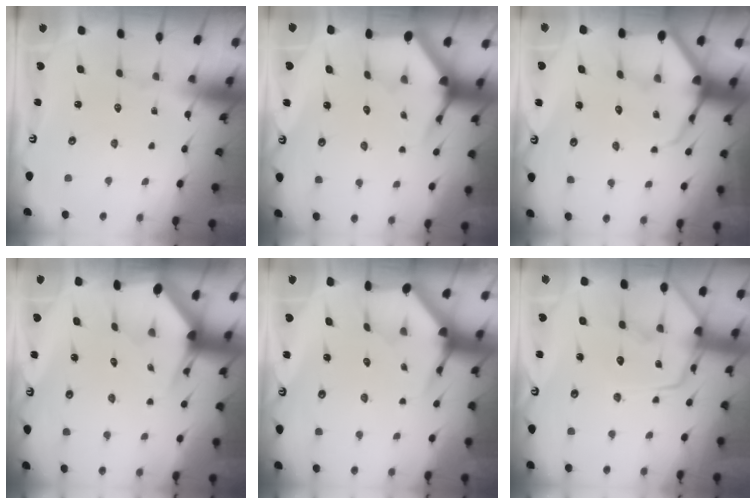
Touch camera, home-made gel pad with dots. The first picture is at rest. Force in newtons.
{"total": 3.9, "press": 3.8, "slide": 0.4}
{"total": 6.7, "press": 6.7, "slide": 0.8}
{"total": 3.4, "press": 3.4, "slide": 0.2}
{"total": 4.0, "press": 3.9, "slide": 0.5}
{"total": 12.2, "press": 12.1, "slide": 1.1}